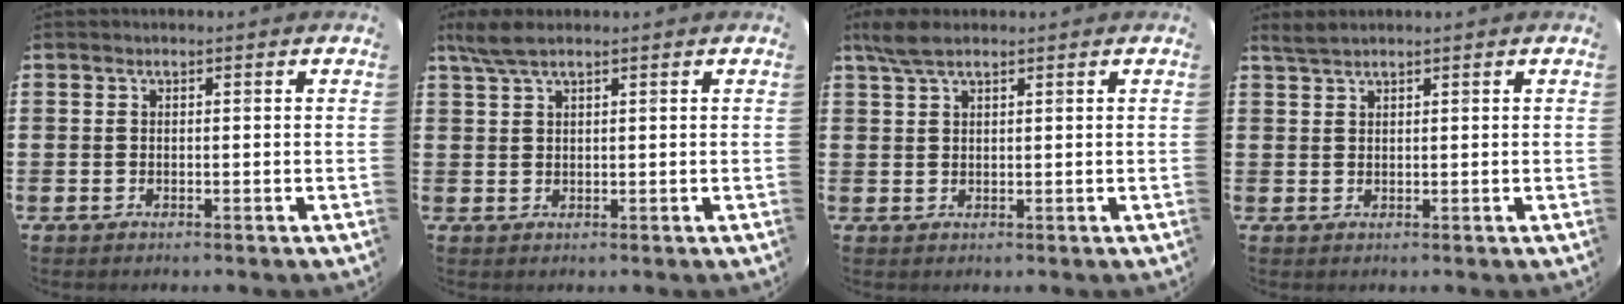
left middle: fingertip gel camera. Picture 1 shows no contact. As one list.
[{"total": 3.2, "force": [2.3, 0.7, 2.0], "torque": [-0.044, 0.004, 0.042]}, {"total": 3.3, "force": [2.5, 1.0, 2.0], "torque": [-0.045, 0.005, 0.045]}, {"total": 1.5, "force": [1.4, 0.0, 0.5], "torque": [-0.011, 0.001, 0.026]}]